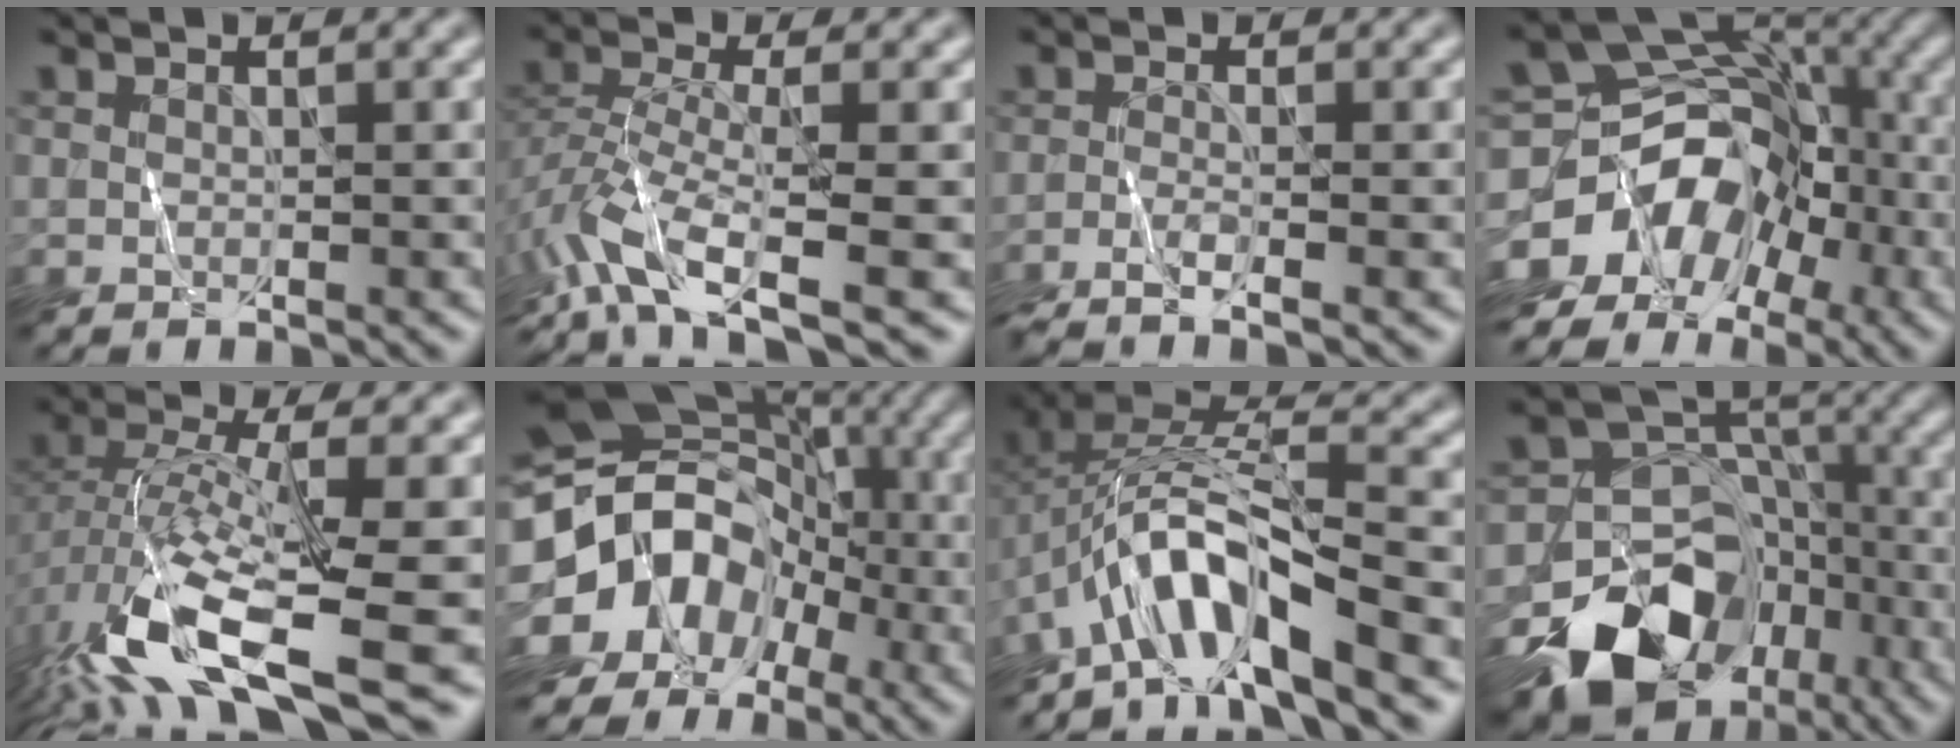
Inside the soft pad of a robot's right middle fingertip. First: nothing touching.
{"total": 6.7, "force": [-3.8, 2.5, 4.9], "torque": [-0.104, -0.003, -0.081]}
{"total": 3.0, "force": [-2.3, 0.0, 1.9], "torque": [-0.042, -0.004, -0.046]}
{"total": 12.0, "force": [-7.0, 8.5, 4.7], "torque": [-0.082, 0.001, -0.118]}
{"total": 12.5, "force": [-6.0, 4.0, 10.2], "torque": [-0.218, -0.016, -0.108]}
{"total": 14.0, "force": [-5.3, 11.4, 6.1], "torque": [-0.116, -0.005, -0.109]}
{"total": 8.7, "force": [-4.4, 2.5, 7.1], "torque": [-0.128, 0.017, -0.086]}
{"total": 15.0, "force": [-9.5, 10.1, 5.8], "torque": [-0.116, -0.011, -0.148]}